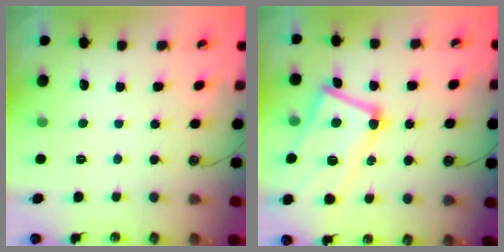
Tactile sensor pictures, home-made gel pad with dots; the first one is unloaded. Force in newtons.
{"total": 9.2, "press": 9.1, "slide": 1.4}